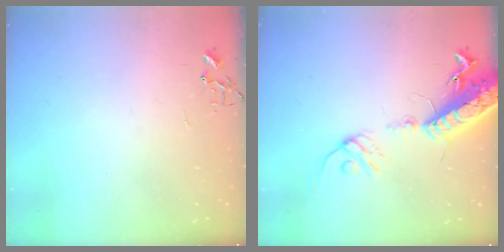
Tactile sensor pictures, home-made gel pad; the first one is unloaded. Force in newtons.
{"total": 17.4, "press": 16.9, "slide": 4.1}